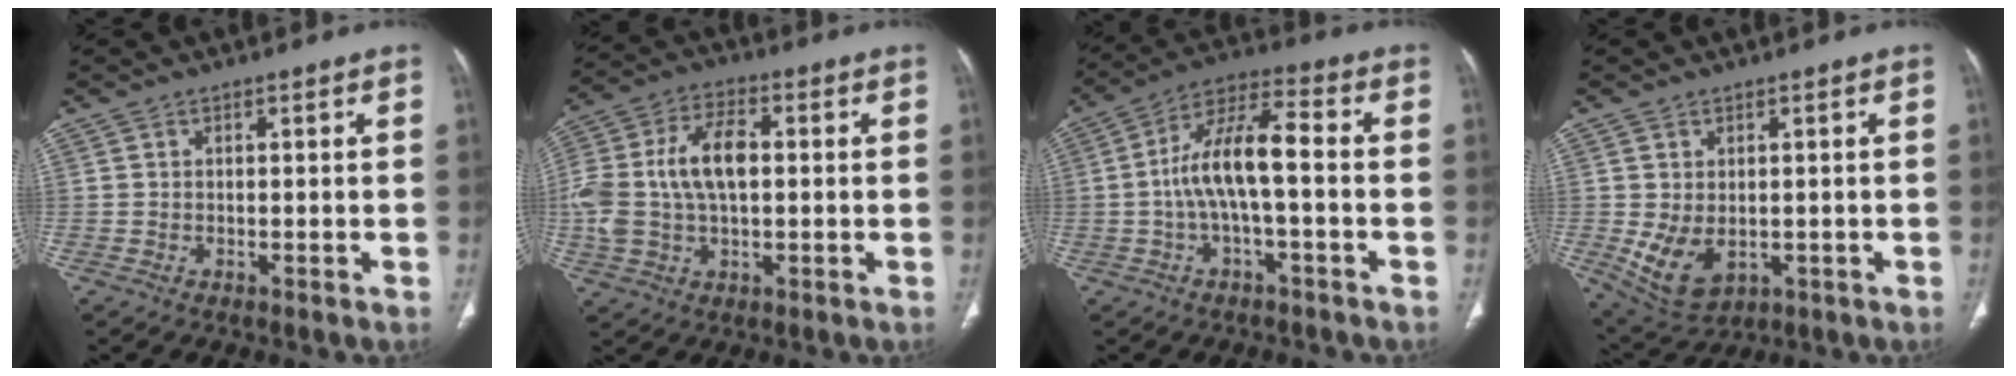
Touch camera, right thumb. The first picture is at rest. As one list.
[{"total": 14.1, "force": [0.8, 8.1, 11.5], "torque": [-0.240, 0.025, 0.015]}, {"total": 11.4, "force": [-1.2, 3.8, 10.7], "torque": [-0.214, 0.045, -0.028]}, {"total": 8.1, "force": [-1.0, 5.4, 5.9], "torque": [-0.104, -0.009, 0.005]}]